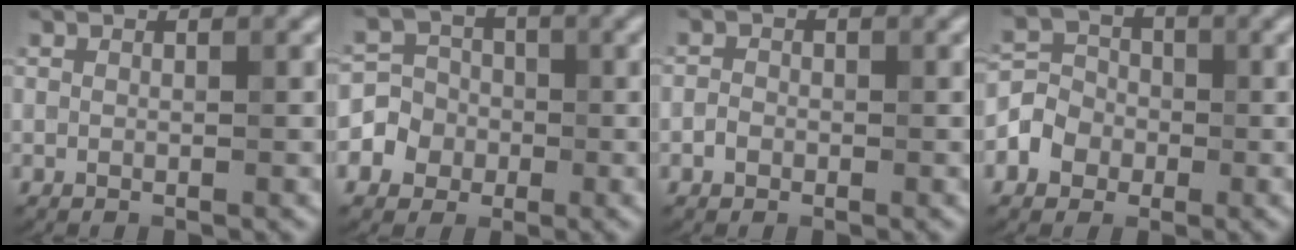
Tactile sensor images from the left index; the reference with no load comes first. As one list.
[{"total": 4.0, "force": [-1.2, 3.7, 0.6], "torque": [0.018, 0.007, -0.036]}, {"total": 1.1, "force": [-0.5, 0.9, 0.3], "torque": [-0.003, -0.001, -0.013]}, {"total": 3.3, "force": [-1.2, 3.0, 0.9], "torque": [-0.006, 0.006, -0.029]}]